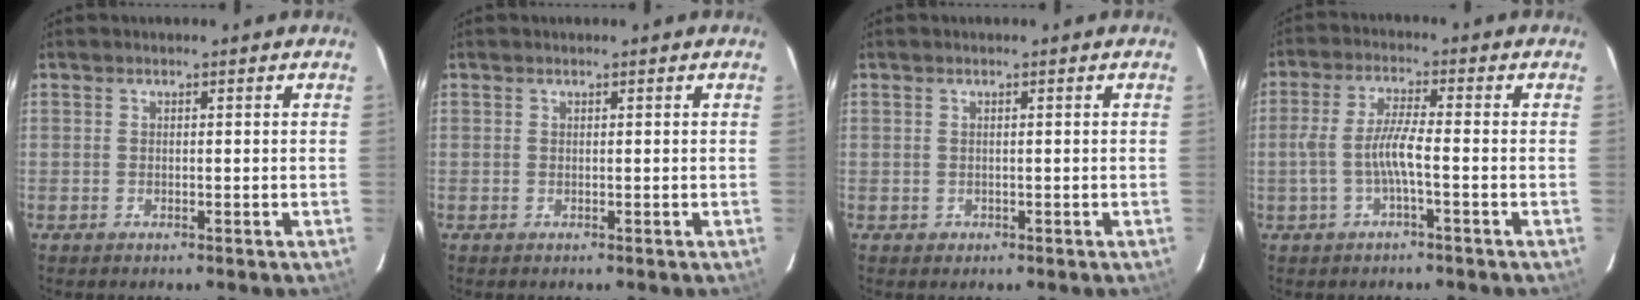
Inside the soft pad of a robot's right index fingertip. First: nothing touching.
{"total": 0.0}
{"total": 0.9, "force": [-0.2, 0.8, 0.1], "torque": [0.002, 0.001, 0.001]}
{"total": 5.7, "force": [-1.9, 0.3, 5.3], "torque": [-0.118, 0.004, -0.032]}